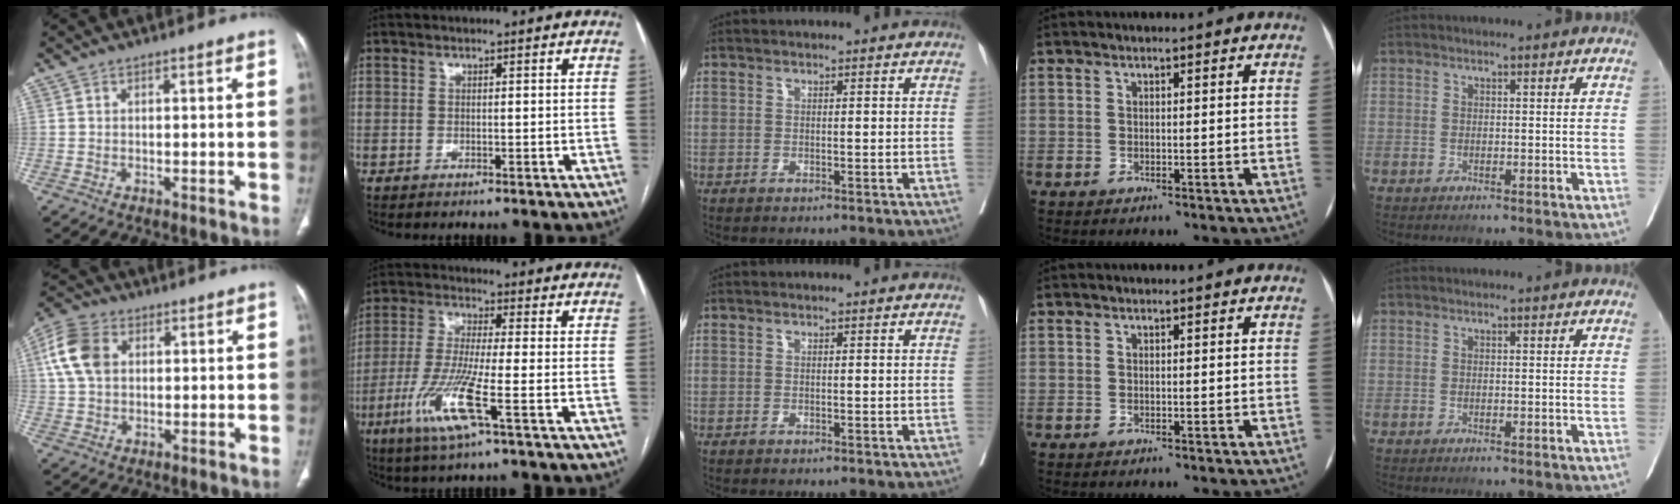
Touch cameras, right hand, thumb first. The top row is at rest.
{"thumb": {"total": 9.7, "force": [2.3, 6.9, 6.4], "torque": [-0.129, 0.013, 0.041]}, "index": {"total": 10.1, "force": [-4.2, 0.0, 9.2], "torque": [-0.193, -0.020, -0.086]}}